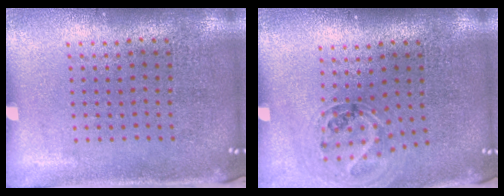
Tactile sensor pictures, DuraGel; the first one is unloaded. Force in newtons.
{"total": 1.1, "press": 1.1, "slide": 0.3}